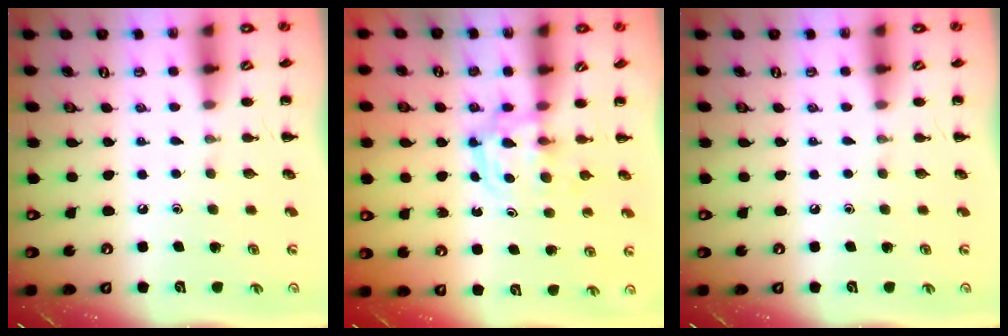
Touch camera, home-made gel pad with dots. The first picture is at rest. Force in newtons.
{"total": 3.8, "press": 3.8, "slide": 0.6}
{"total": 0.0}